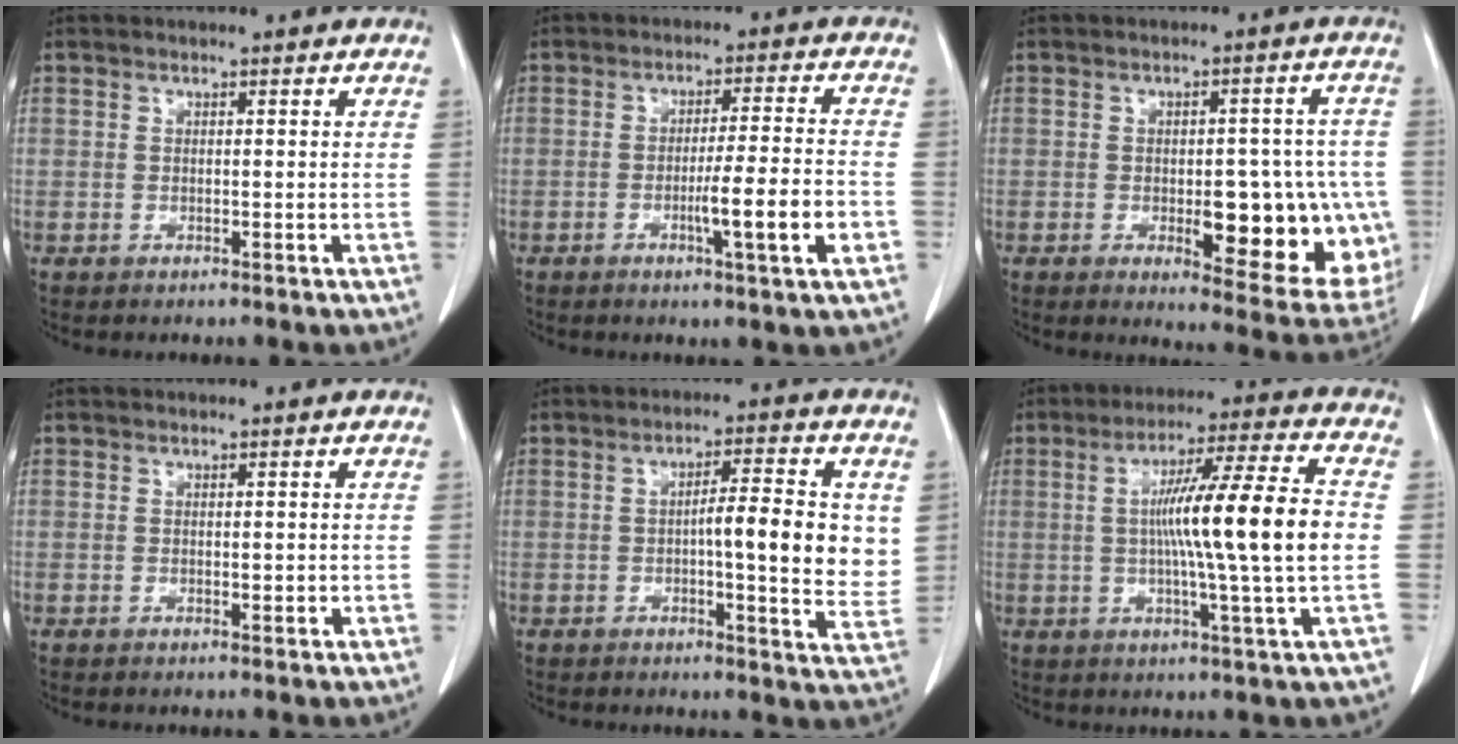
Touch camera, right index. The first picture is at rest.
{"total": 8.4, "force": [-2.8, -0.4, 7.9], "torque": [-0.121, -0.007, -0.045]}
{"total": 15.6, "force": [-3.2, 5.7, 14.1], "torque": [-0.113, 0.014, -0.018]}
{"total": 1.1, "force": [-0.1, 0.5, 1.0], "torque": [-0.012, -0.001, 0.001]}
{"total": 10.2, "force": [0.9, 1.8, 10.0], "torque": [-0.134, 0.005, 0.009]}
{"total": 15.3, "force": [0.0, -1.0, 15.3], "torque": [-0.254, 0.004, -0.005]}